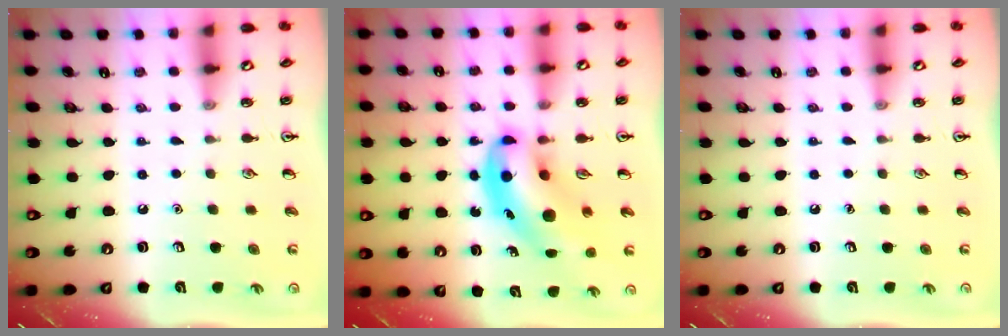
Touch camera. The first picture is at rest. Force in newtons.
{"total": 10.3, "press": 9.9, "slide": 2.9}
{"total": 0.0}